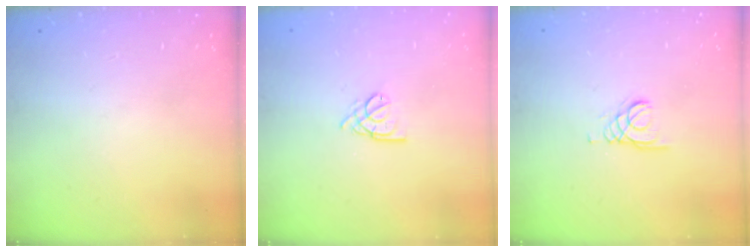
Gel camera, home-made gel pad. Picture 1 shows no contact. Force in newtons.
{"total": 2.3, "press": 2.3, "slide": 0.5}
{"total": 1.6, "press": 1.6, "slide": 0.0}